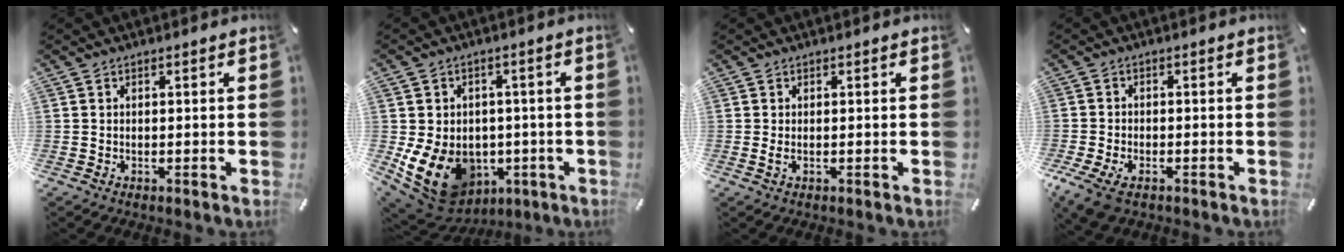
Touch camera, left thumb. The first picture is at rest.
{"total": 12.9, "force": [-3.3, 10.7, 6.3], "torque": [-0.135, -0.003, -0.052]}
{"total": 1.4, "force": [0.0, 0.5, 1.3], "torque": [-0.026, -0.001, -0.001]}
{"total": 5.1, "force": [-2.8, 2.9, 3.1], "torque": [-0.082, 0.002, -0.055]}